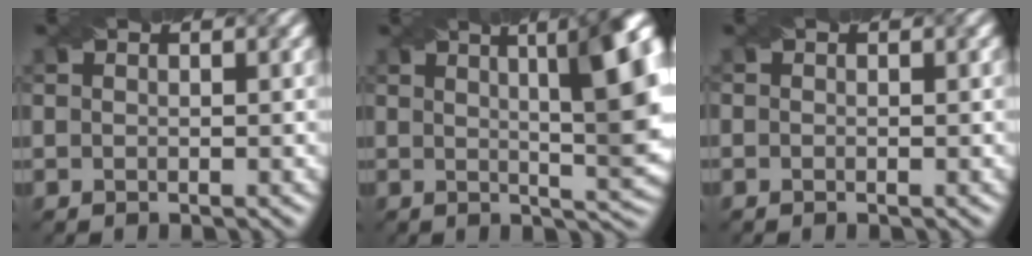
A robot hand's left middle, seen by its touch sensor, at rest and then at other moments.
{"total": 11.9, "force": [2.9, 3.7, 10.9], "torque": [-0.102, 0.021, 0.032]}
{"total": 0.0}